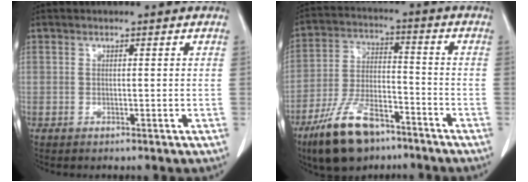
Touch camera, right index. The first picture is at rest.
{"total": 13.0, "force": [-8.9, 5.1, 8.0], "torque": [-0.168, -0.010, -0.165]}